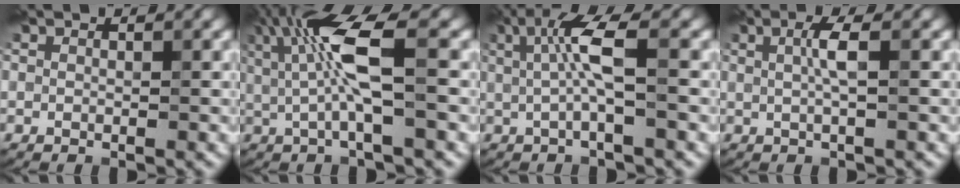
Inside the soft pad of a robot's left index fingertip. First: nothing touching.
{"total": 6.7, "force": [1.3, 1.3, 6.4], "torque": [-0.133, 0.004, 0.022]}
{"total": 4.2, "force": [0.5, 0.5, 4.1], "torque": [-0.085, 0.004, 0.008]}
{"total": 2.3, "force": [0.3, 0.3, 2.2], "torque": [-0.043, 0.003, 0.004]}